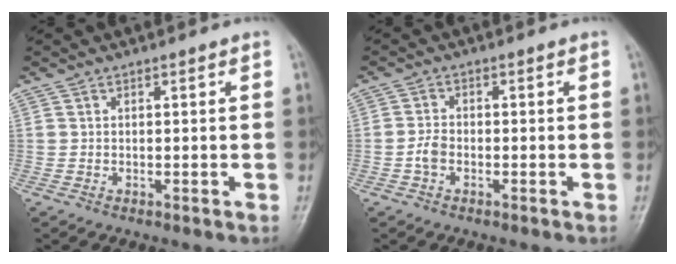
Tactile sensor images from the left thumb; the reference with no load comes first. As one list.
[{"total": 2.4, "force": [-0.9, 1.5, 1.7], "torque": [-0.035, 0.007, -0.024]}]